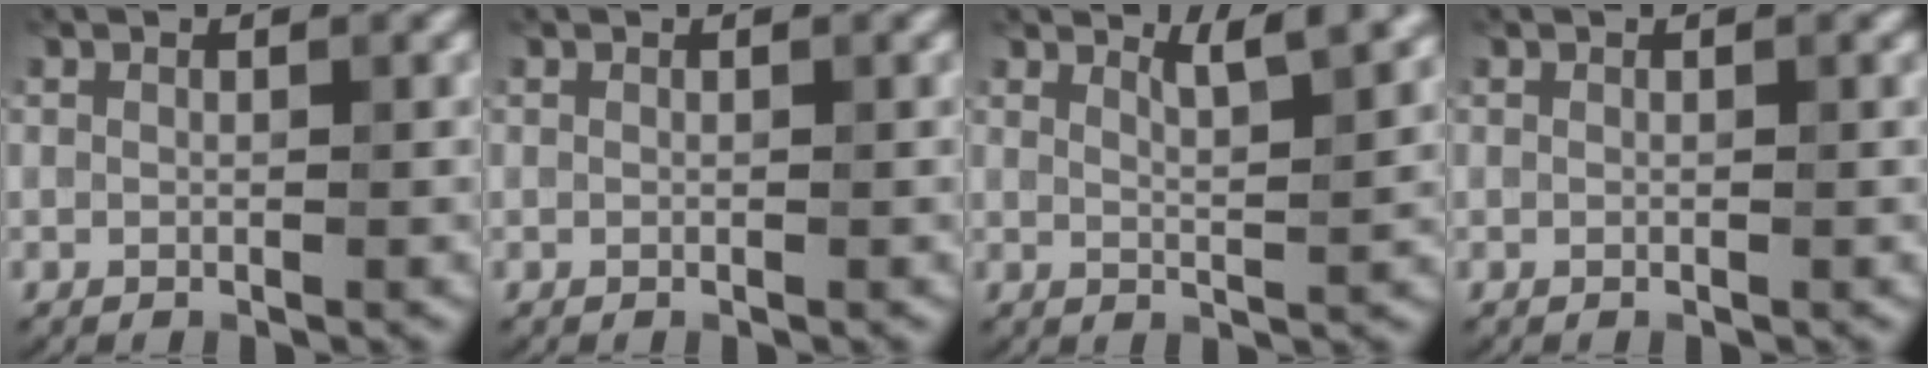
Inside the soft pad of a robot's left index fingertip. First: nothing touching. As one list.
[{"total": 0.0}, {"total": 2.9, "force": [2.3, 0.5, 1.6], "torque": [-0.015, 0.000, 0.036]}, {"total": 0.0}]